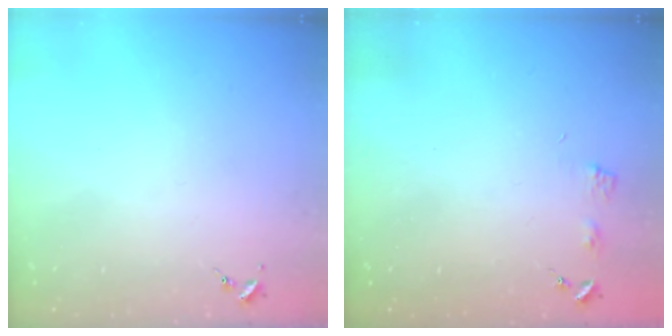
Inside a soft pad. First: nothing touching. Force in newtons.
{"total": 3.9, "press": 3.9, "slide": 0.4}